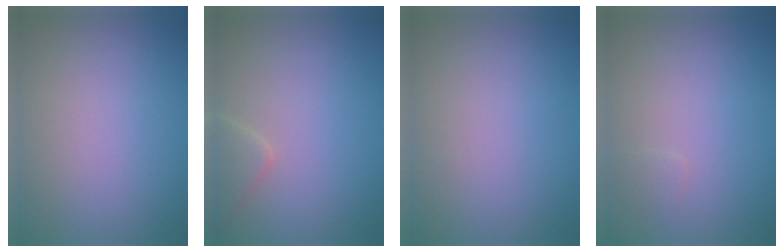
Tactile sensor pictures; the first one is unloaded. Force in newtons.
{"total": 1.9, "press": 1.9, "slide": 0.2}
{"total": 0.0}
{"total": 0.6, "press": 0.6, "slide": 0.0}